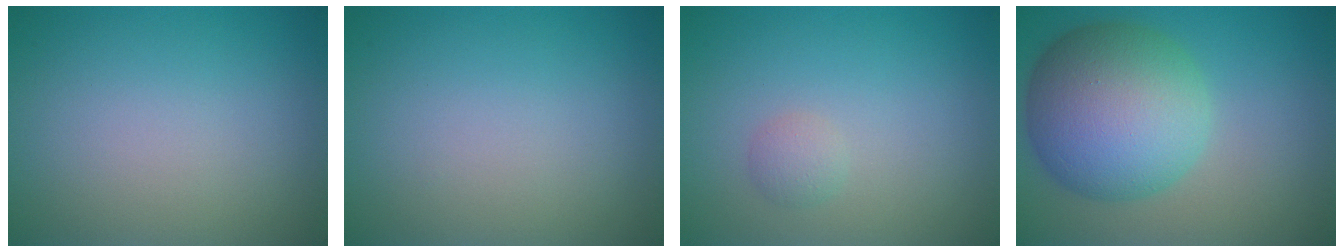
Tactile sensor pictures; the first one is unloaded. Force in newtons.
{"total": 0.0}
{"total": 1.1, "press": 1.1, "slide": 0.0}
{"total": 10.8, "press": 10.8, "slide": 0.3}